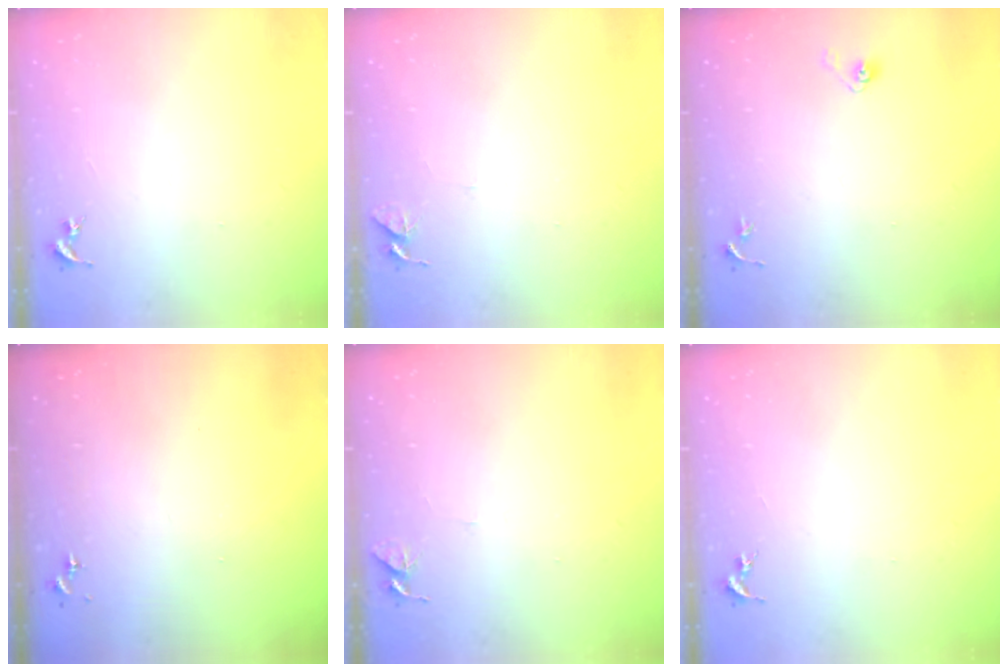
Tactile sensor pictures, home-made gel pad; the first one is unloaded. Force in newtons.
{"total": 5.2, "press": 5.1, "slide": 0.4}
{"total": 3.7, "press": 3.2, "slide": 1.9}
{"total": 0.0}
{"total": 5.2, "press": 5.1, "slide": 0.4}
{"total": 0.0}